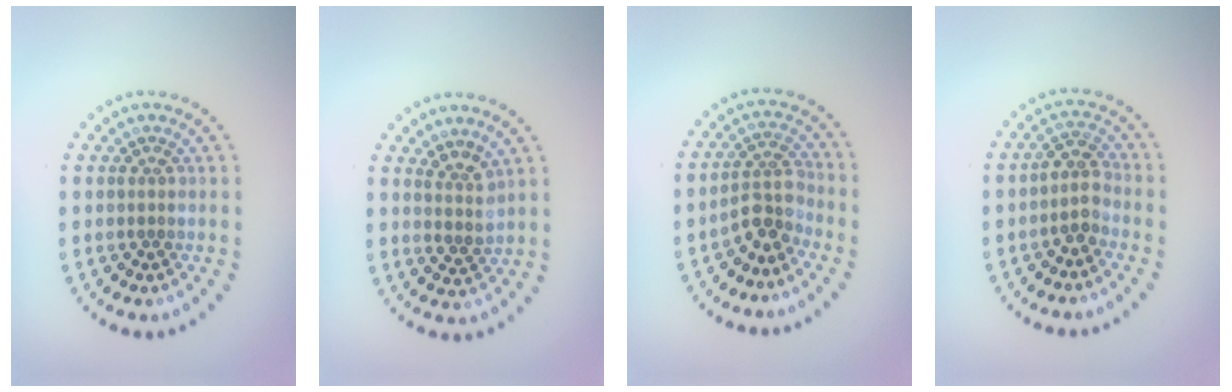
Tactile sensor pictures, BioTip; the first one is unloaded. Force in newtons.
{"total": 1.9, "press": 1.4, "slide": 1.3}
{"total": 2.9, "press": 2.4, "slide": 1.6}
{"total": 2.4, "press": 1.8, "slide": 1.5}